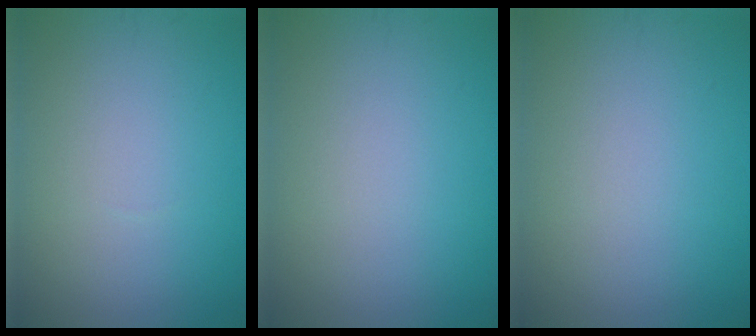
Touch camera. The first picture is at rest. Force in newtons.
{"total": 0.0}
{"total": 0.0}